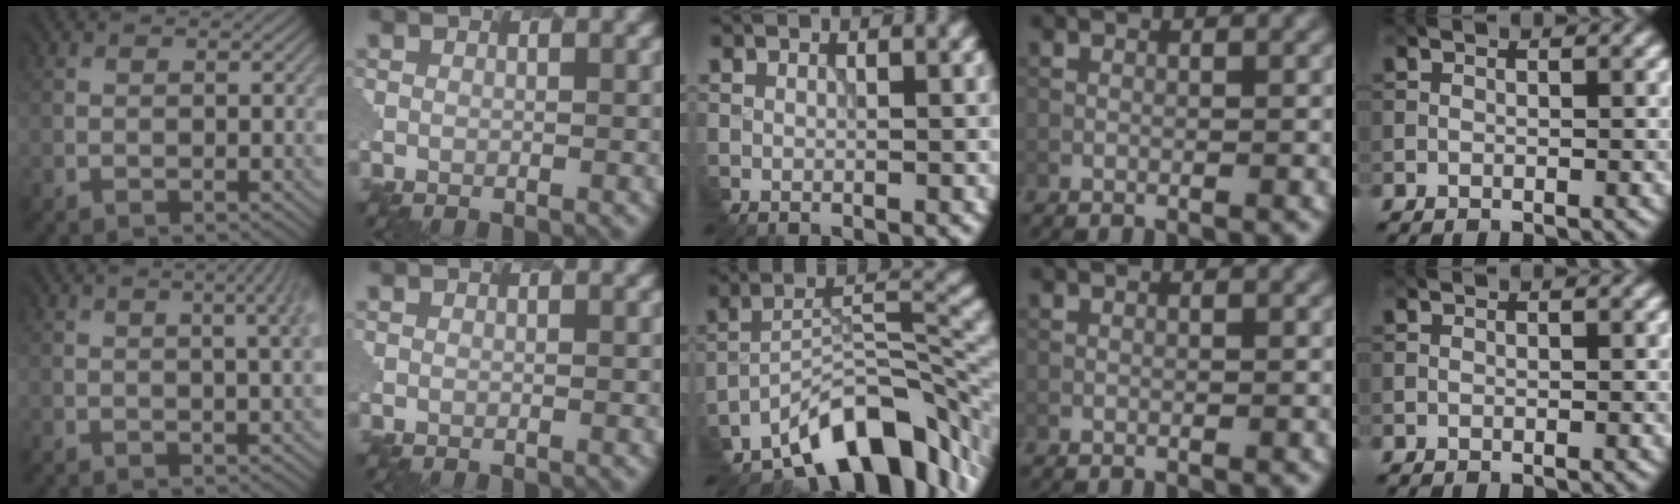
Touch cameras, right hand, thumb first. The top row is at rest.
{"thumb": {"total": 4.7, "force": [1.6, 1.4, 4.1], "torque": [-0.020, 0.028, 0.000]}, "middle": {"total": 10.3, "force": [-7.2, 4.0, 6.1], "torque": [-0.083, 0.007, -0.138]}}